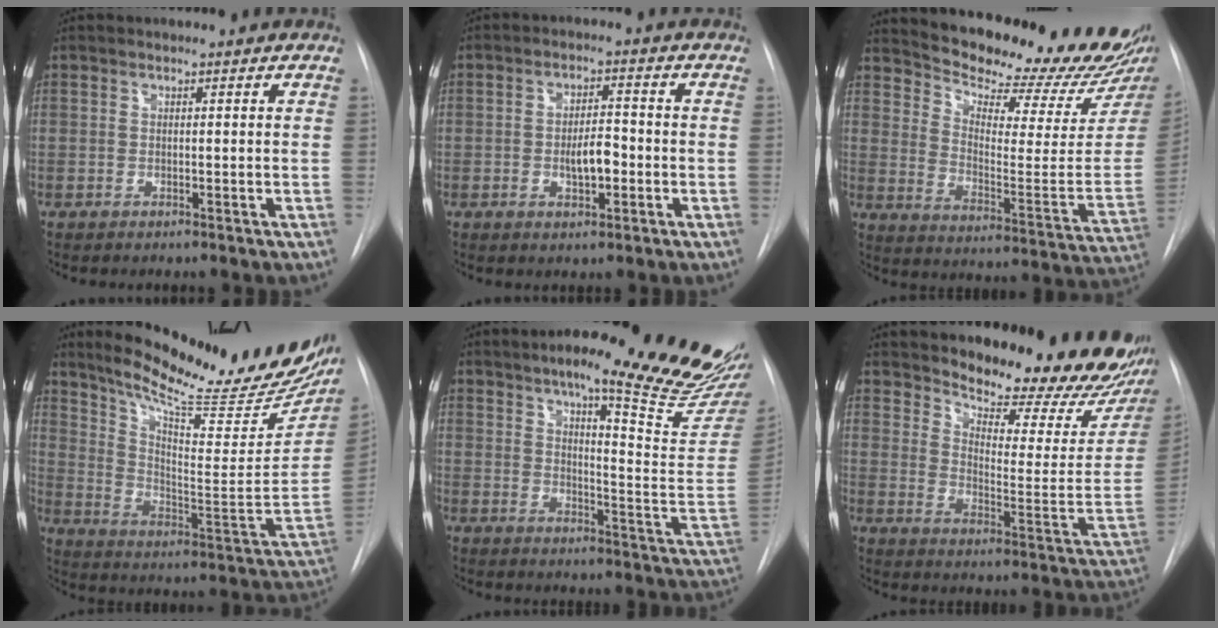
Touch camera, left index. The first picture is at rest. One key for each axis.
{"total": 4.9, "fx": -1.6, "fy": 1.9, "fz": 4.2, "tx": -0.069, "ty": 0.000, "tz": -0.026}
{"total": 22.3, "fx": 20.6, "fy": 2.1, "fz": 8.4, "tx": -0.129, "ty": -0.102, "tz": 0.268}
{"total": 27.1, "fx": 22.1, "fy": 4.7, "fz": 15.0, "tx": -0.226, "ty": -0.069, "tz": 0.300}
{"total": 22.5, "fx": 17.8, "fy": 1.2, "fz": 13.6, "tx": -0.182, "ty": -0.072, "tz": 0.218}
{"total": 21.9, "fx": 19.1, "fy": 4.3, "fz": 9.7, "tx": -0.138, "ty": -0.089, "tz": 0.238}